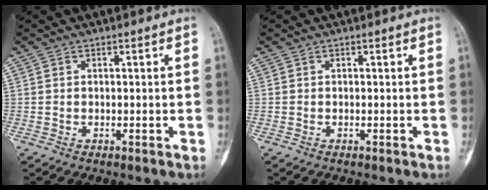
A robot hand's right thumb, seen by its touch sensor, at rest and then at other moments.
{"total": 0.0}